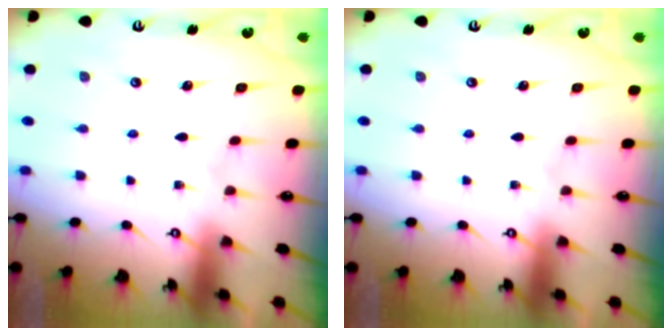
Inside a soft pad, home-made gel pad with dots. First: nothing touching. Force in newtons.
{"total": 0.0}